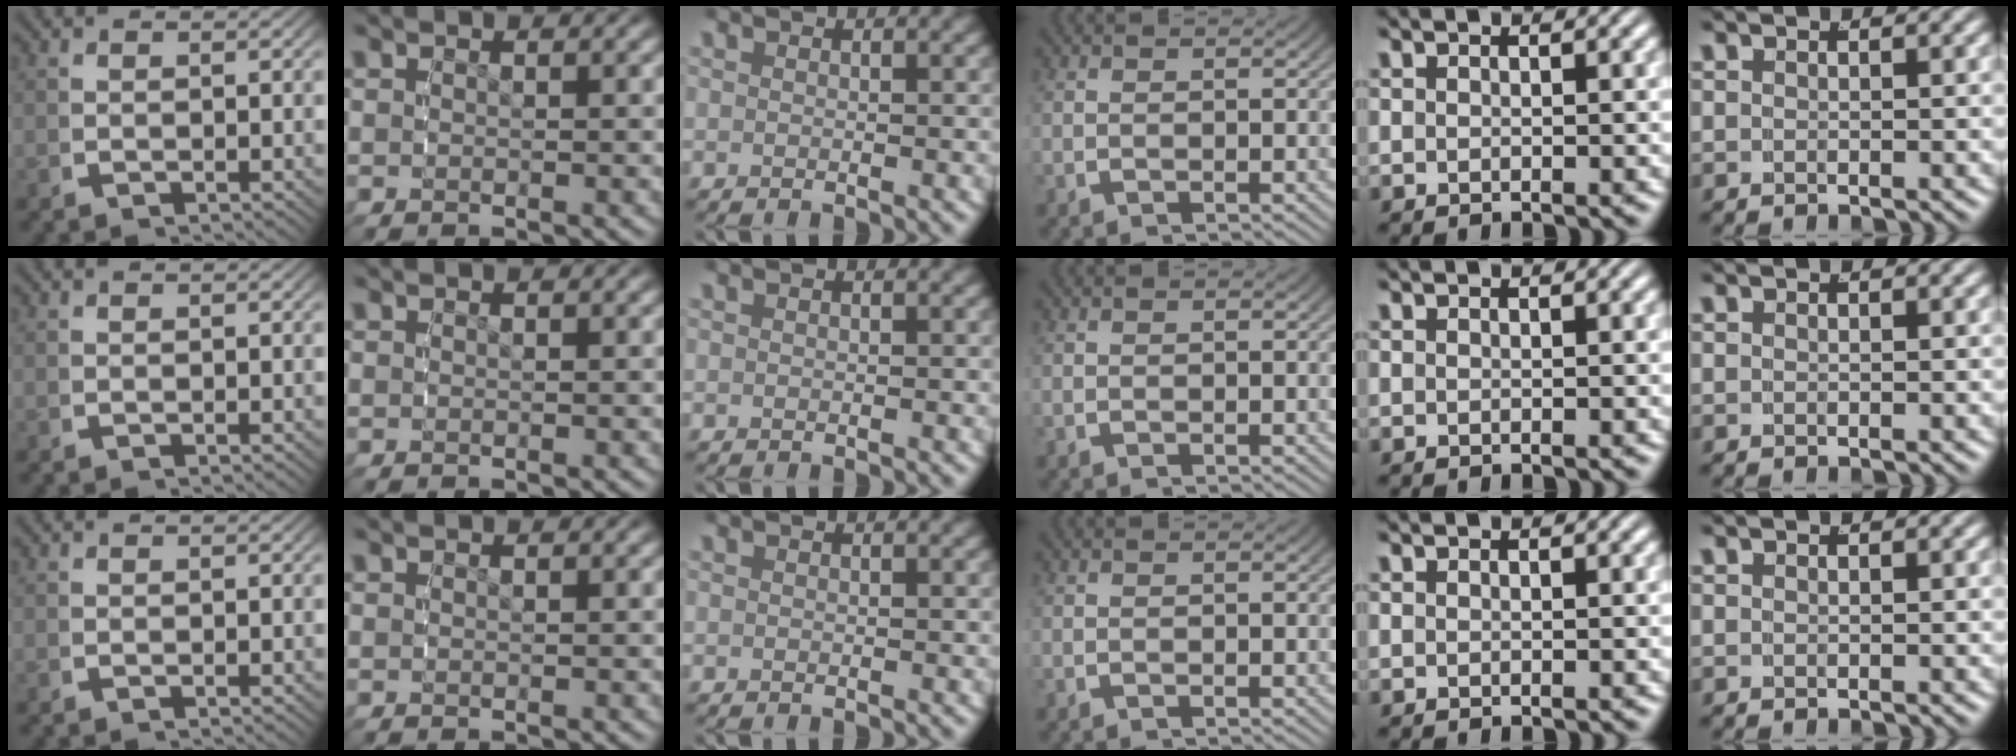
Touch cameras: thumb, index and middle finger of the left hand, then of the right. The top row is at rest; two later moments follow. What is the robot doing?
{"motion": "reach", "object": "pen bag"}